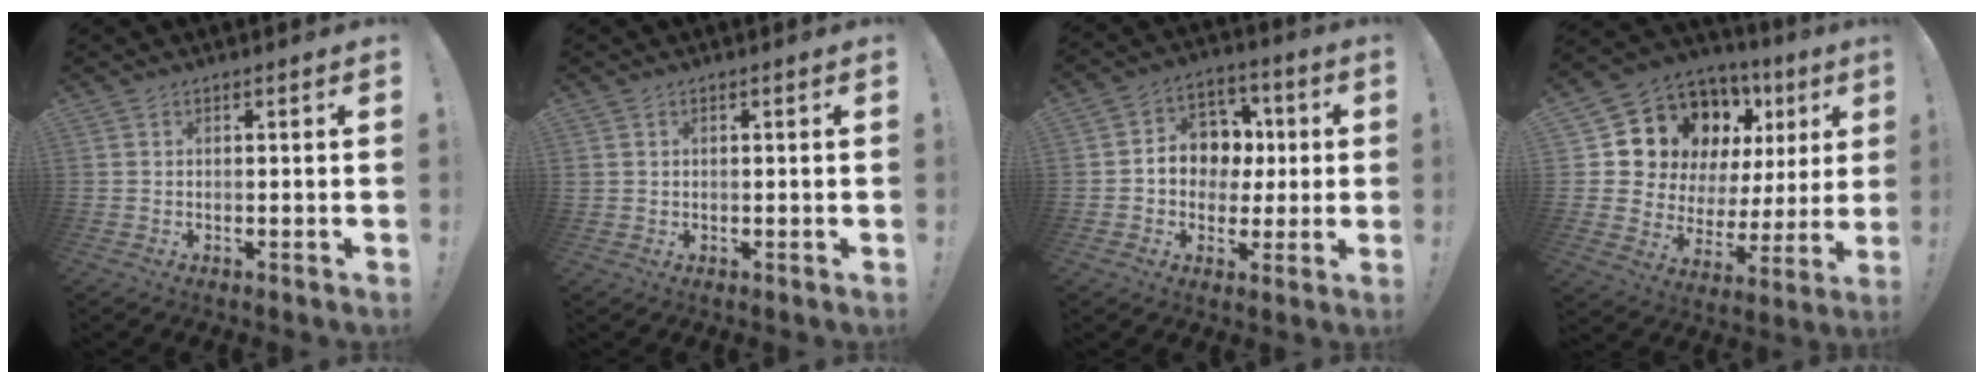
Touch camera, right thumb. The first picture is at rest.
{"total": 0.9, "force": [0.5, 0.8, 0.2], "torque": [-0.003, 0.002, 0.009]}
{"total": 11.0, "force": [0.5, 10.0, 4.7], "torque": [-0.053, 0.002, 0.020]}
{"total": 12.5, "force": [8.4, 7.8, 5.0], "torque": [-0.082, -0.078, 0.165]}